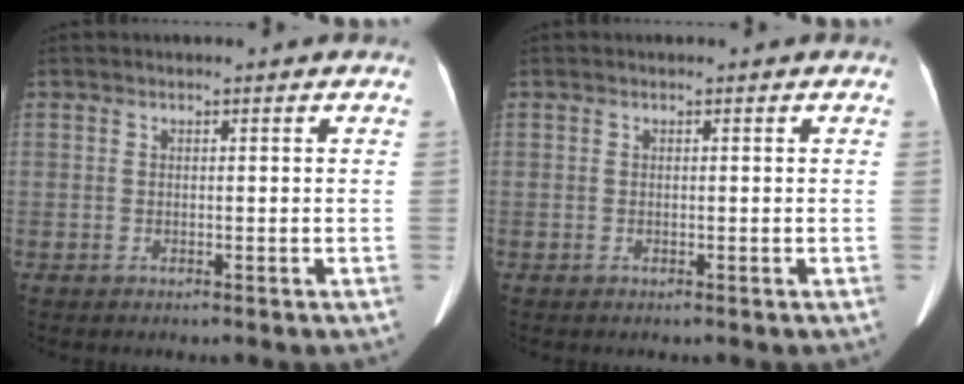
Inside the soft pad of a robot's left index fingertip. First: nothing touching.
{"total": 0.0}